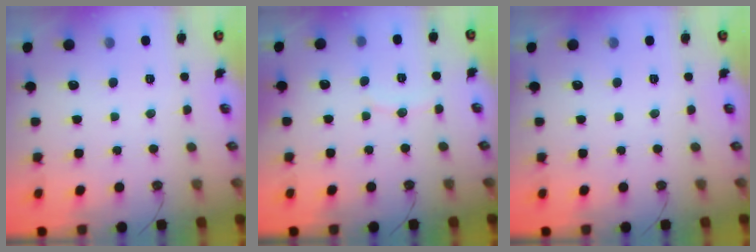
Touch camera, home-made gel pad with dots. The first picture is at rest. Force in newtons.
{"total": 4.4, "press": 4.4, "slide": 0.3}
{"total": 0.0}